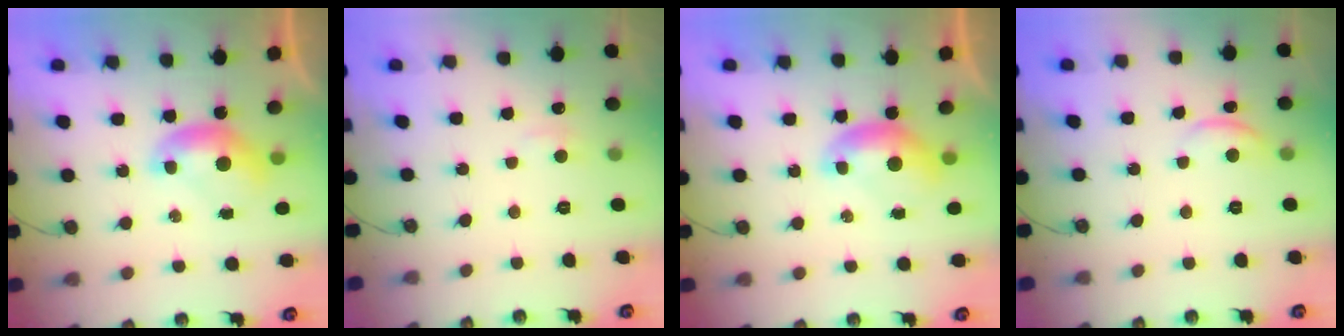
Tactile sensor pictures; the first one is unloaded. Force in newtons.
{"total": 1.9, "press": 1.8, "slide": 0.6}
{"total": 0.0}
{"total": 2.7, "press": 2.6, "slide": 0.5}